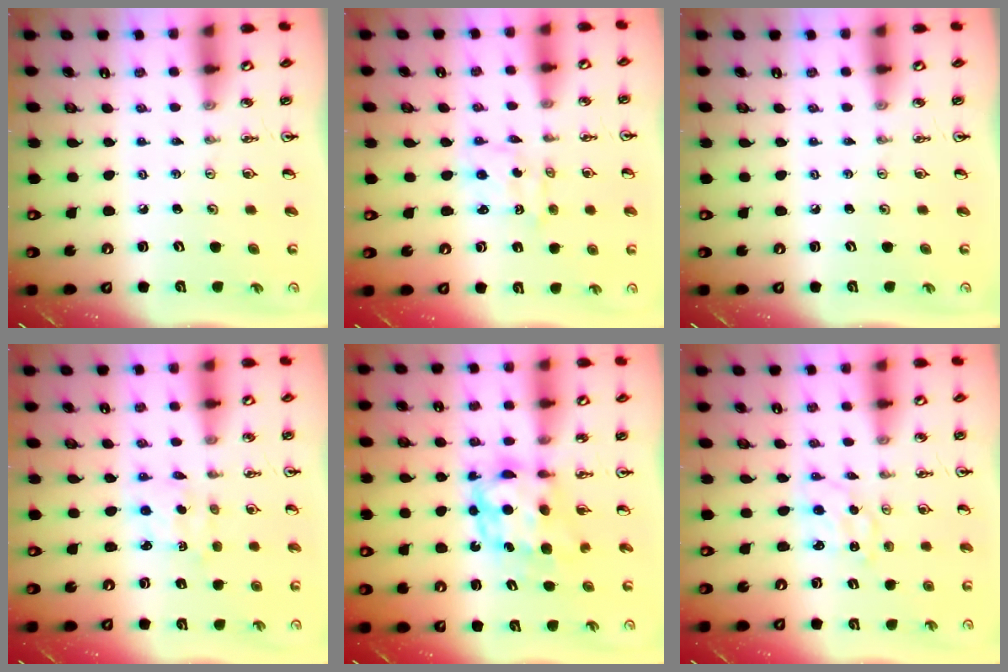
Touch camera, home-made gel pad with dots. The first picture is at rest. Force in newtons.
{"total": 1.1, "press": 1.1, "slide": 0.1}
{"total": 0.0}
{"total": 2.3, "press": 2.3, "slide": 0.5}
{"total": 7.1, "press": 7.1, "slide": 0.4}
{"total": 1.2, "press": 1.2, "slide": 0.3}